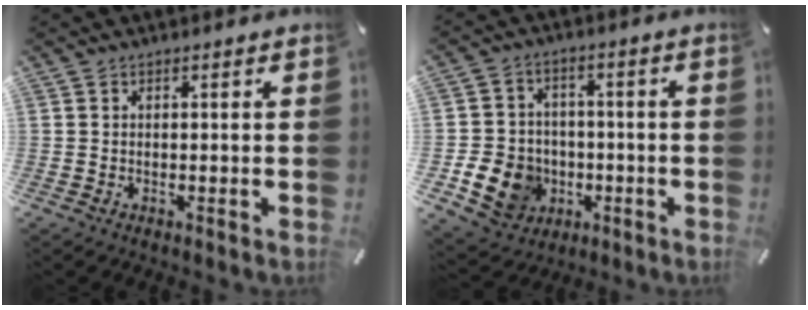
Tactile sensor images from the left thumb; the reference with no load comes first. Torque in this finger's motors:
{"motor_torque": [1.17, 1.23, 0.57, 0.35, 0.16]}